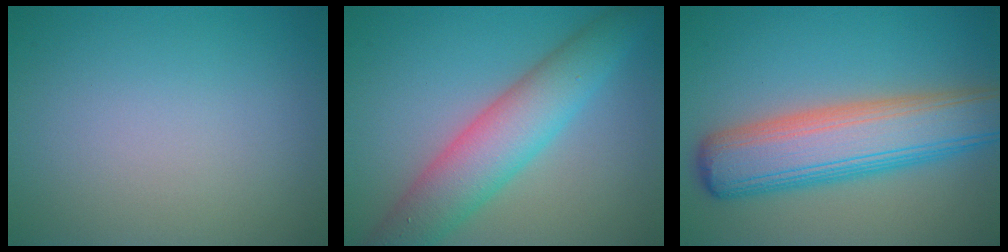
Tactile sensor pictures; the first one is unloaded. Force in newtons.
{"total": 6.8, "press": 6.8, "slide": 0.2}
{"total": 9.0, "press": 9.0, "slide": 0.2}